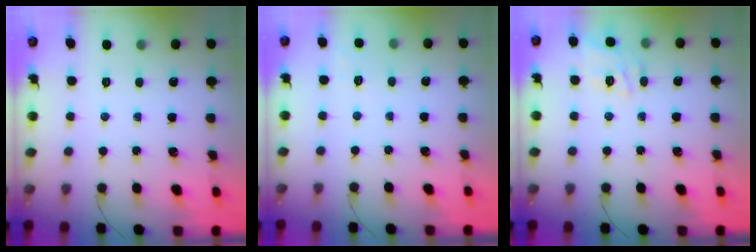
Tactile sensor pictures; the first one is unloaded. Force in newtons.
{"total": 2.8, "press": 2.4, "slide": 1.5}
{"total": 7.4, "press": 7.2, "slide": 1.7}